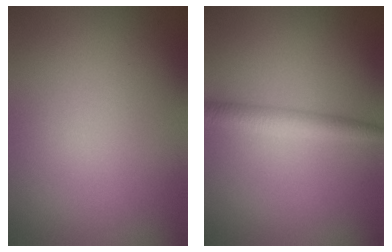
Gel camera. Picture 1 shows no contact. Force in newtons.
{"total": 2.5, "press": 2.5, "slide": 0.1}